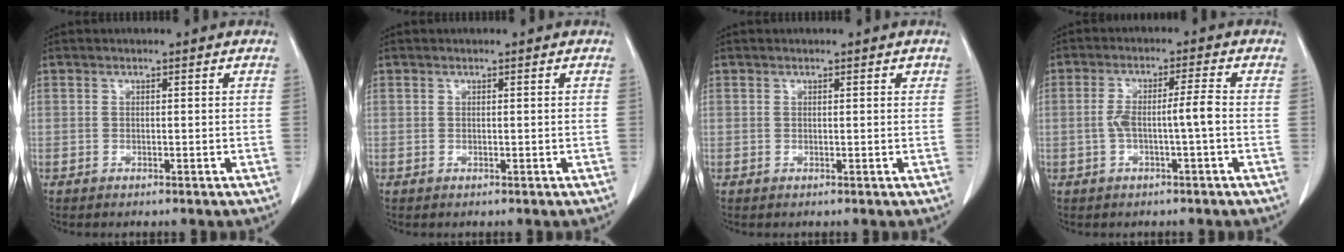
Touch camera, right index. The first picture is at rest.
{"total": 0.0}
{"total": 0.6, "force": [0.4, 0.3, 0.4], "torque": [-0.001, 0.001, 0.002]}
{"total": 4.9, "force": [-0.9, 0.0, 4.8], "torque": [-0.097, 0.017, -0.012]}